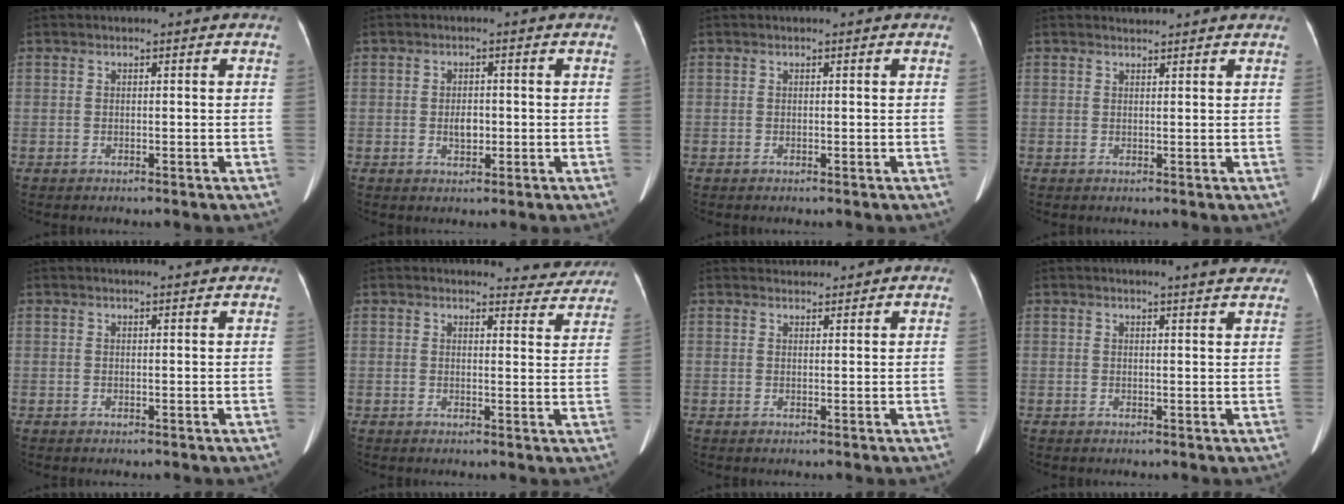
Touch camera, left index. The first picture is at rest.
{"total": 2.3, "force": [-0.4, 1.3, 1.8], "torque": [-0.030, 0.002, -0.003]}
{"total": 0.0}
{"total": 1.5, "force": [1.5, -0.1, -0.2], "torque": [-0.008, 0.007, 0.024]}
{"total": 2.4, "force": [2.3, -0.2, 0.5], "torque": [-0.007, 0.008, 0.025]}
{"total": 6.0, "force": [5.9, 1.2, -0.3], "torque": [0.018, -0.021, 0.048]}
{"total": 2.2, "force": [2.2, 0.3, -0.2], "torque": [0.000, 0.017, 0.039]}
{"total": 4.2, "force": [4.0, 0.1, 1.4], "torque": [-0.021, -0.005, 0.033]}